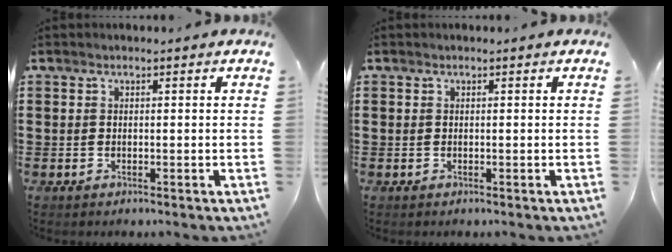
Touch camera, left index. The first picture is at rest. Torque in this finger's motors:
{"motor_torque": [0.00, 0.00, 0.00, 0.01]}